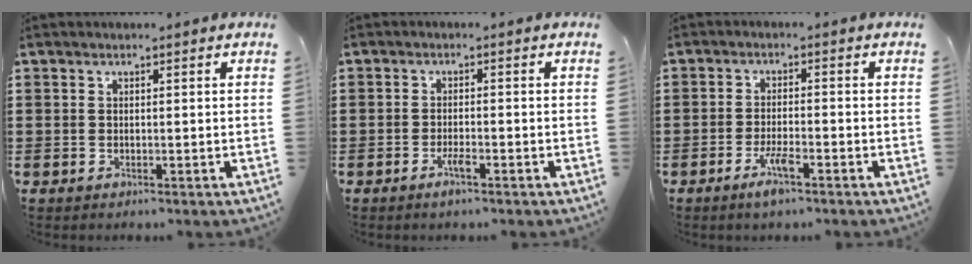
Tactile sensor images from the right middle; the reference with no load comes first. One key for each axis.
{"total": 2.3, "fx": -1.4, "fy": 0.2, "fz": 1.8, "tx": -0.040, "ty": -0.005, "tz": -0.027}
{"total": 3.9, "fx": -2.3, "fy": 0.6, "fz": 3.1, "tx": -0.065, "ty": -0.003, "tz": -0.044}